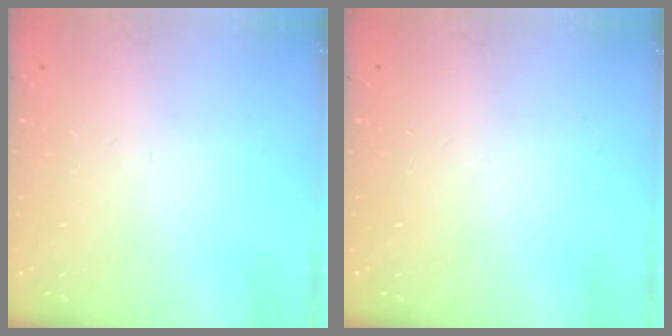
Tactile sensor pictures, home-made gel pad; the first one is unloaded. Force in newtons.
{"total": 0.0}